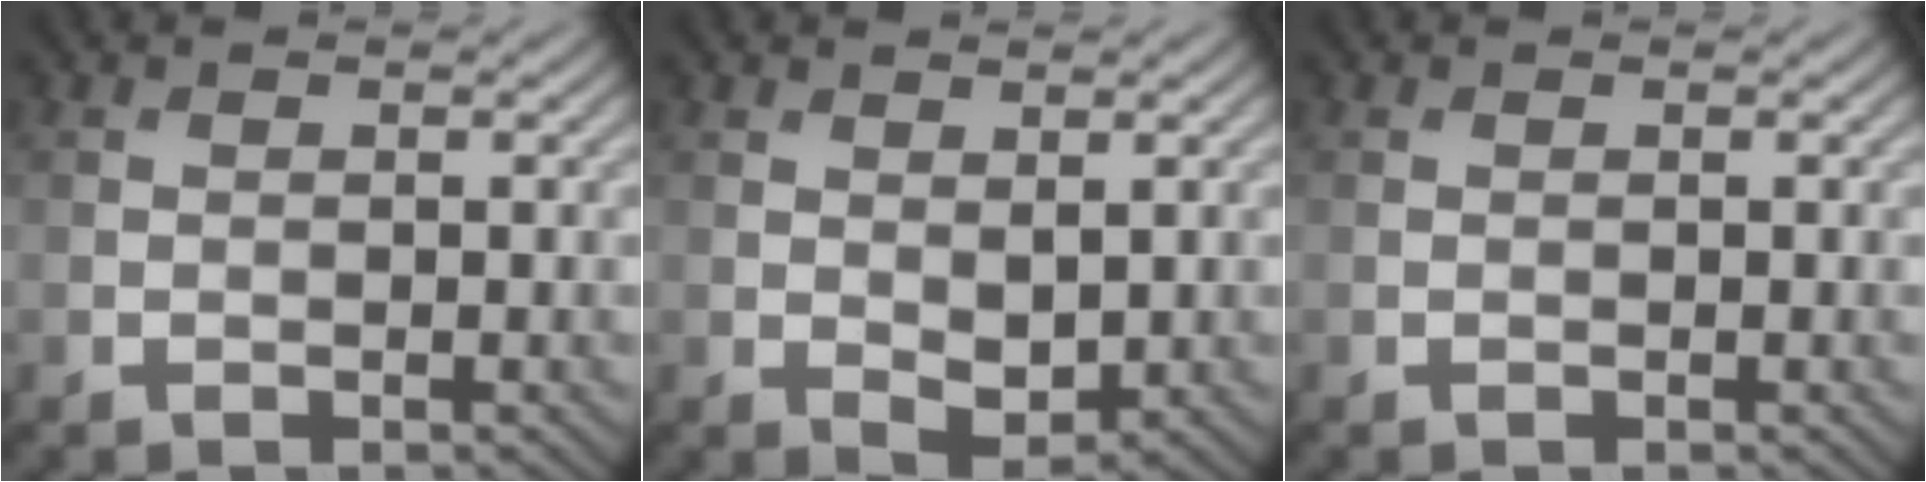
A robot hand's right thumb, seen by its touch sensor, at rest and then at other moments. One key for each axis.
{"total": 2.5, "fx": 0.6, "fy": 1.4, "fz": 1.9, "tx": -0.036, "ty": -0.009, "tz": 0.017}
{"total": 0.0}